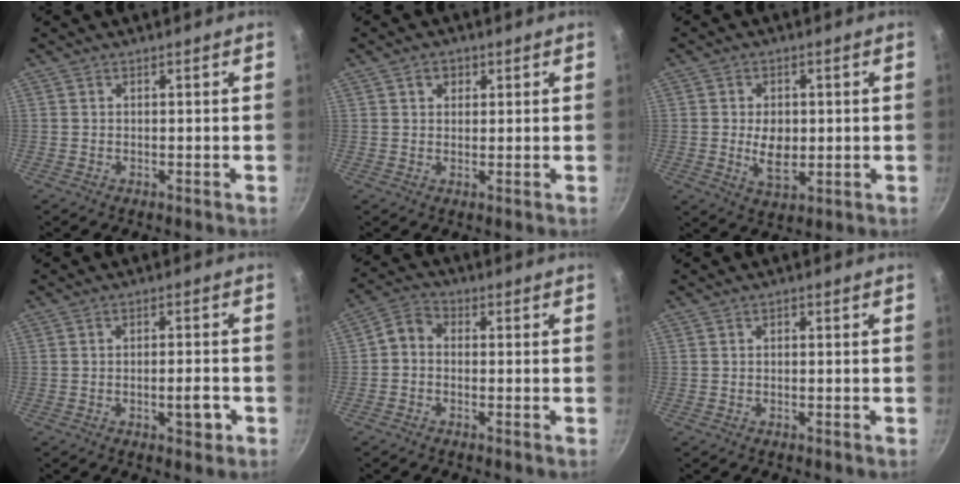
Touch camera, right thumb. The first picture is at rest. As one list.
[{"total": 2.8, "force": [1.2, 2.2, 1.3], "torque": [-0.006, -0.002, 0.017]}, {"total": 6.7, "force": [-0.2, 4.4, 5.0], "torque": [-0.071, -0.009, 0.002]}, {"total": 4.3, "force": [-1.6, 1.6, 3.7], "torque": [-0.047, 0.008, -0.022]}, {"total": 3.8, "force": [-0.9, 3.0, 2.2], "torque": [-0.046, 0.021, -0.034]}, {"total": 0.7, "force": [-0.2, 0.5, 0.4], "torque": [-0.006, 0.004, -0.005]}]